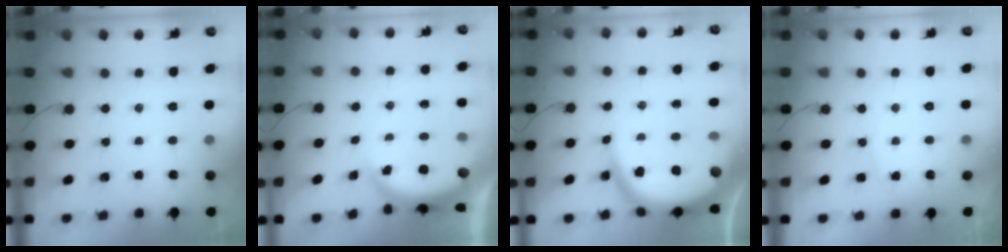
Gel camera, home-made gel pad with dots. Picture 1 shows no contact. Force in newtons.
{"total": 4.7, "press": 4.6, "slide": 0.3}
{"total": 14.2, "press": 14.1, "slide": 0.9}
{"total": 5.6, "press": 5.6, "slide": 0.5}